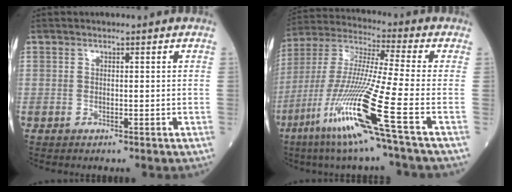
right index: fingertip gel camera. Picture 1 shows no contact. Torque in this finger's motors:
{"motor_torque": [1.66, -0.47, 1.05, 0.21]}